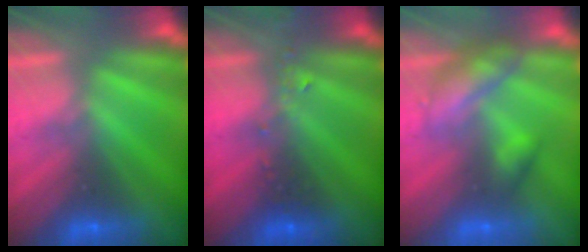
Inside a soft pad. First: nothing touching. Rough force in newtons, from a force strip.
{"total": 2.4}
{"total": 2.6}